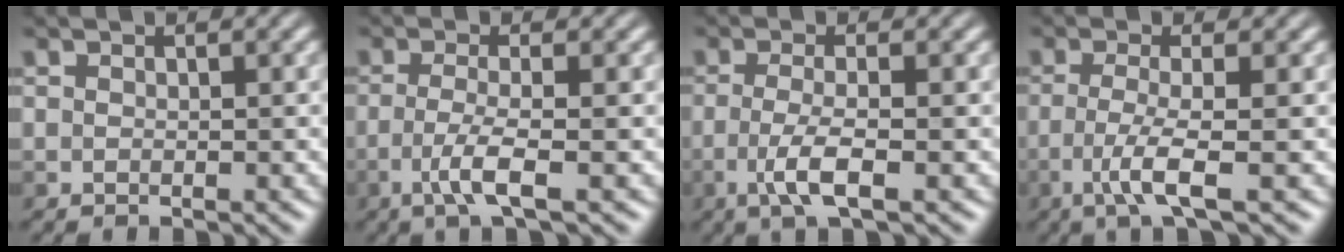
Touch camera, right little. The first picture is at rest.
{"total": 2.9, "force": [-1.4, 0.0, 2.5], "torque": [-0.058, 0.004, -0.030]}
{"total": 3.0, "force": [-1.4, 0.3, 2.7], "torque": [-0.063, 0.001, -0.028]}
{"total": 3.4, "force": [-1.6, -0.1, 3.0], "torque": [-0.067, 0.001, -0.032]}